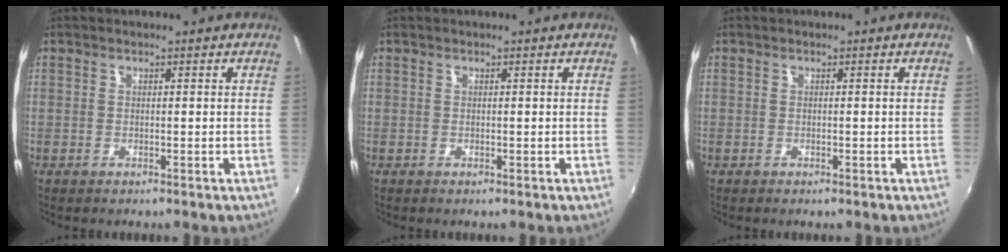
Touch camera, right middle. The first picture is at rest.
{"total": 0.0}
{"total": 0.0}